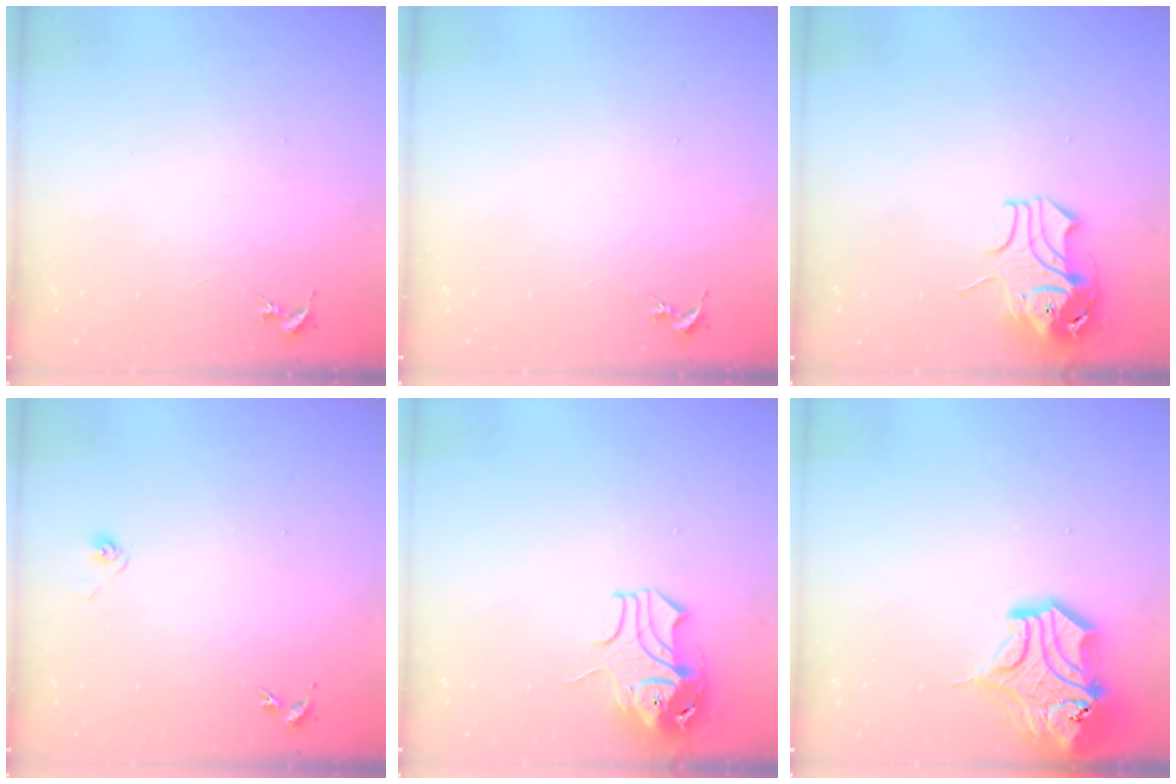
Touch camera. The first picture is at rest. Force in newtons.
{"total": 0.0}
{"total": 9.5, "press": 9.4, "slide": 1.2}
{"total": 2.9, "press": 2.5, "slide": 1.5}
{"total": 9.5, "press": 9.4, "slide": 1.2}
{"total": 17.2, "press": 17.0, "slide": 2.4}